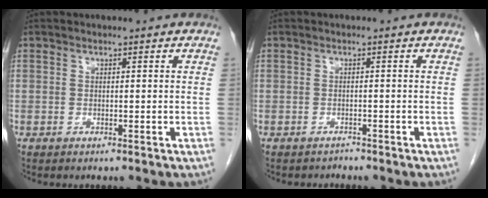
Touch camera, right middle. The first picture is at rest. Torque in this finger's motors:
{"motor_torque": [-0.20, 0.16, 0.00, -0.01]}